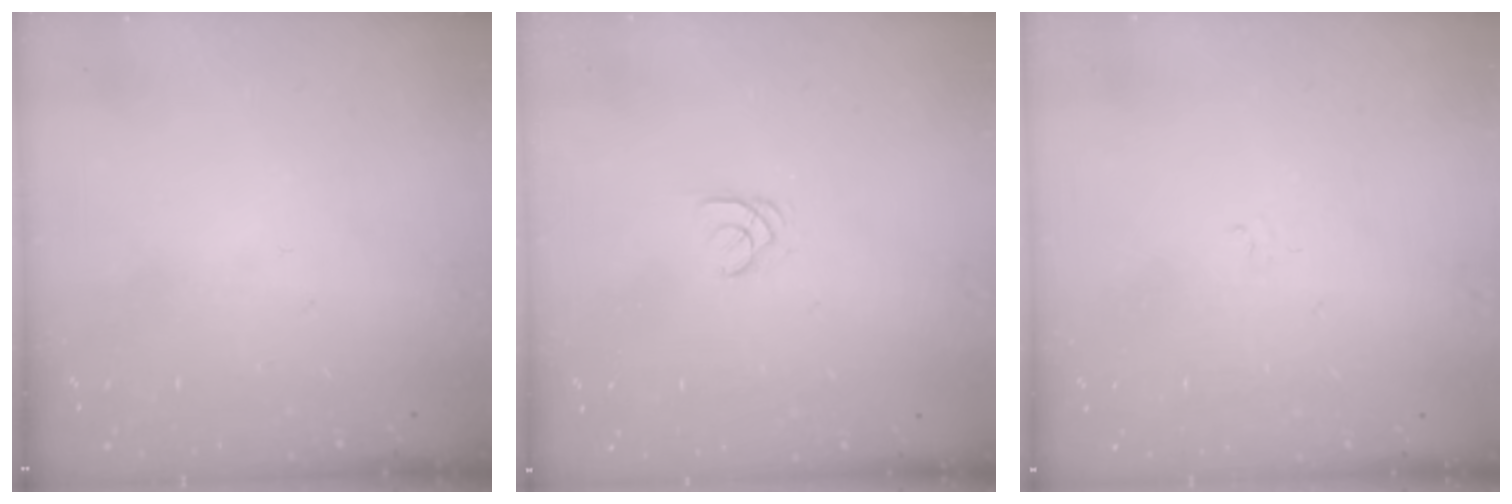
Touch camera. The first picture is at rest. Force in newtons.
{"total": 1.8, "press": 1.7, "slide": 0.2}
{"total": 1.2, "press": 1.2, "slide": 0.4}